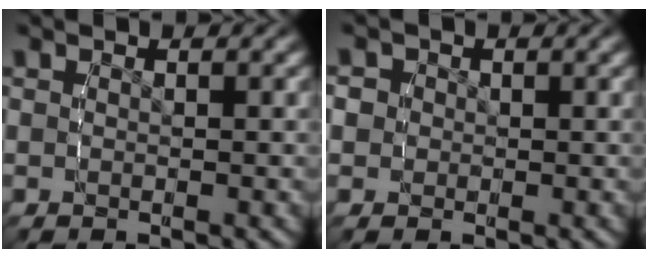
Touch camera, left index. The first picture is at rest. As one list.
[{"total": 3.6, "force": [0.7, 3.3, 1.2], "torque": [-0.029, 0.002, 0.007]}]